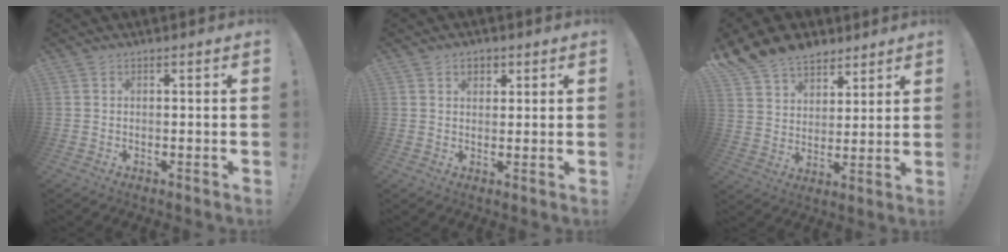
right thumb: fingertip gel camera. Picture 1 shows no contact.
{"total": 3.6, "force": [1.6, 2.7, 1.7], "torque": [-0.024, 0.002, 0.027]}
{"total": 12.4, "force": [9.5, 7.3, 3.1], "torque": [-0.076, -0.063, 0.188]}